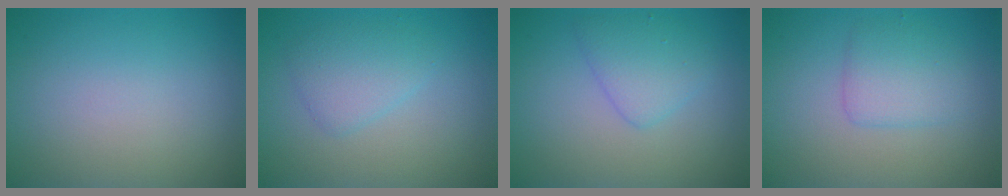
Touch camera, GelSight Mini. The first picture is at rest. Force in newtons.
{"total": 2.4, "press": 2.4, "slide": 0.1}
{"total": 2.6, "press": 2.6, "slide": 0.2}
{"total": 2.7, "press": 2.7, "slide": 0.1}